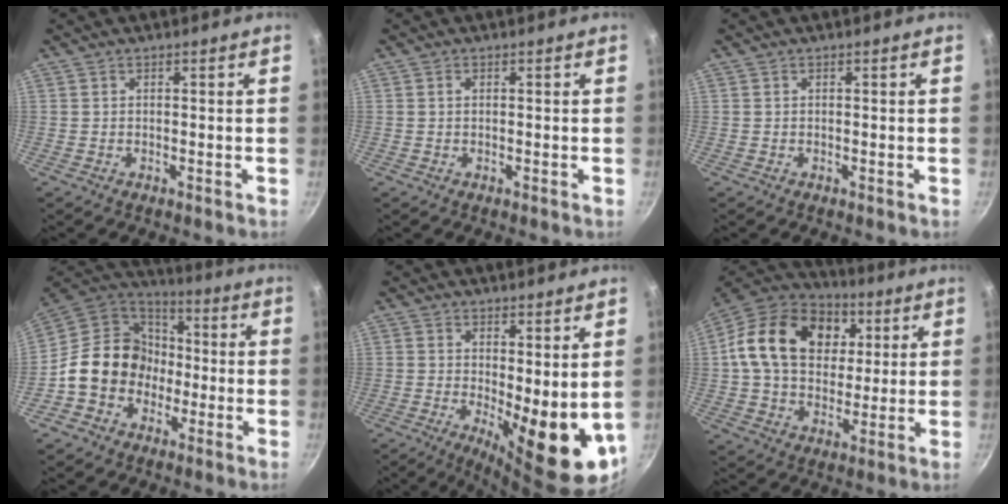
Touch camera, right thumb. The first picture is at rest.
{"total": 0.7, "force": [0.2, 0.4, 0.5], "torque": [-0.009, 0.003, 0.003]}
{"total": 0.0}
{"total": 16.0, "force": [-3.2, 13.7, 7.6], "torque": [-0.082, 0.054, -0.067]}
{"total": 12.5, "force": [0.6, 4.5, 11.6], "torque": [-0.135, -0.028, 0.020]}
{"total": 22.0, "force": [5.5, 16.2, 13.9], "torque": [-0.219, 0.011, 0.083]}